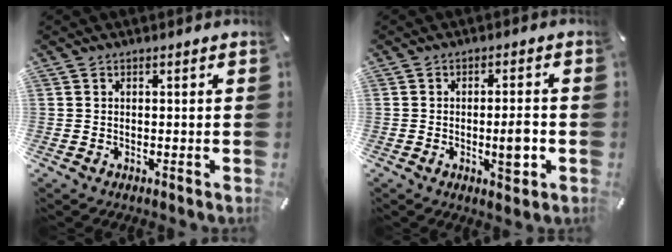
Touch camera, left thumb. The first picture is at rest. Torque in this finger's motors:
{"motor_torque": [1.11, 1.18, 0.54, -0.02, 0.21]}